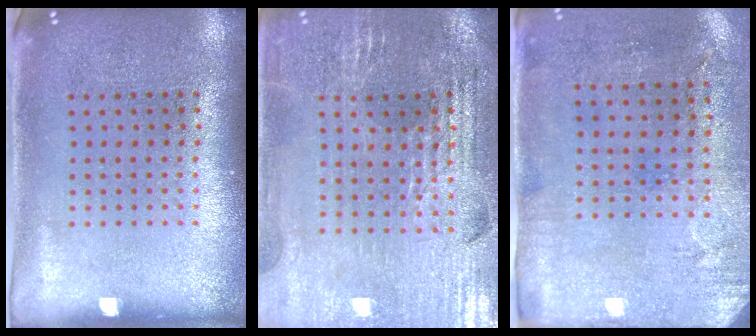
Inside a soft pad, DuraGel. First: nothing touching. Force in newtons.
{"total": 2.9, "press": 2.9, "slide": 0.5}
{"total": 2.9, "press": 2.4, "slide": 1.7}